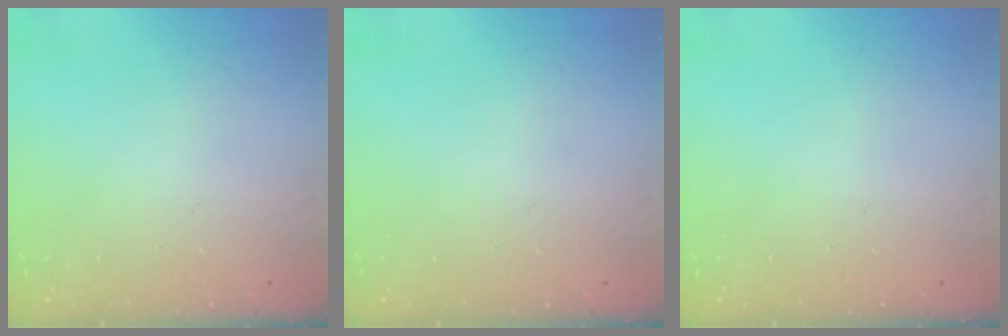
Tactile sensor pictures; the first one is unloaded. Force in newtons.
{"total": 0.0}
{"total": 0.0}